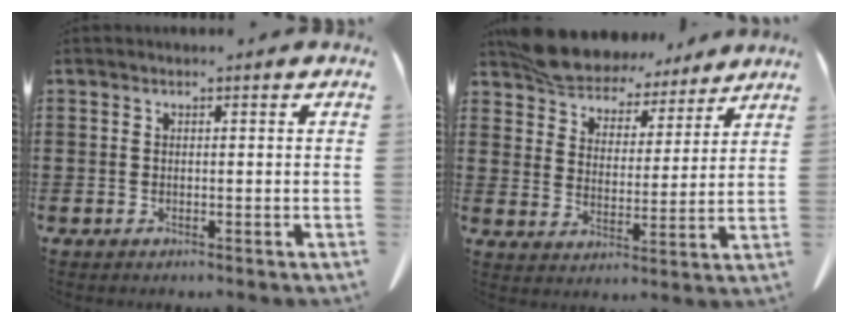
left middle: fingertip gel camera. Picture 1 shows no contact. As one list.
[{"total": 7.5, "force": [7.1, 2.1, 1.0], "torque": [-0.057, -0.036, 0.134]}]